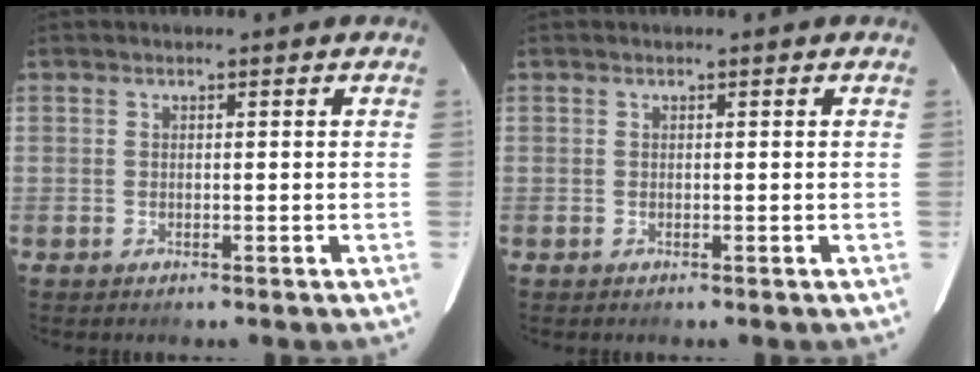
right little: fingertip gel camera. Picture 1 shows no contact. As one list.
[{"total": 0.0}]